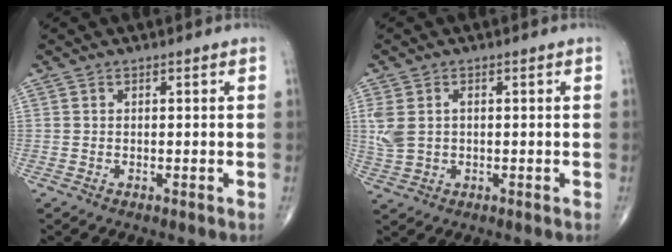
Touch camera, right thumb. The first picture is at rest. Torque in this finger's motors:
{"motor_torque": [0.16, 0.15, 0.71, 0.45, 0.04]}